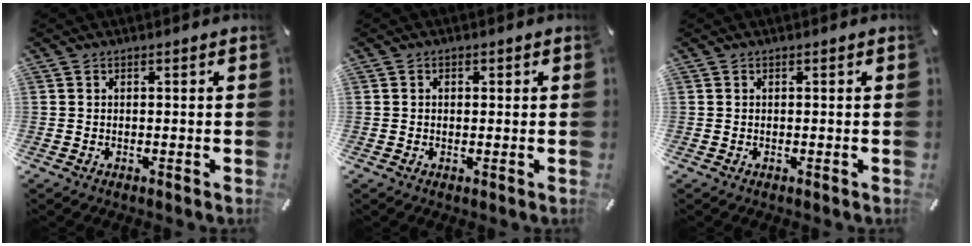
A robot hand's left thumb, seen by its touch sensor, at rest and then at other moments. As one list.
[{"total": 1.1, "force": [0.1, 1.0, 0.4], "torque": [-0.001, 0.003, -0.003]}, {"total": 0.0}]